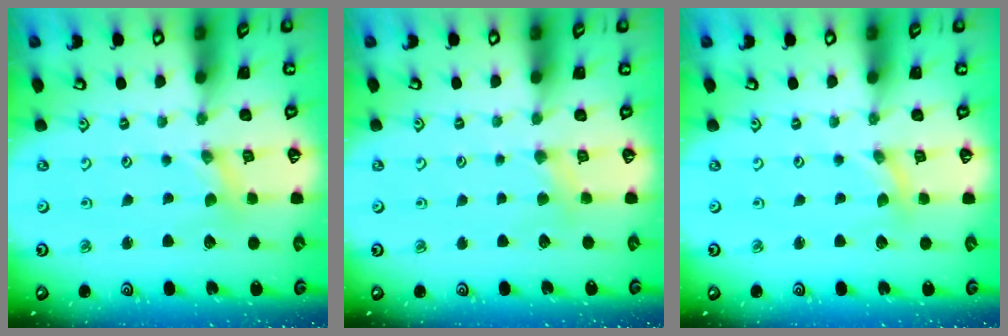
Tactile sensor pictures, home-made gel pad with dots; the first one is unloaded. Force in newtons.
{"total": 3.9, "press": 3.8, "slide": 0.5}
{"total": 0.0}